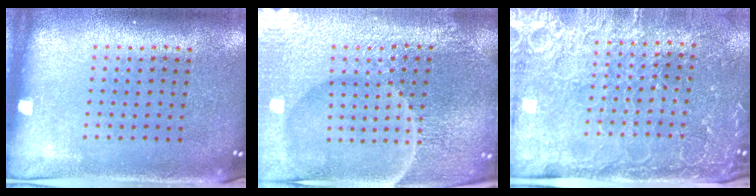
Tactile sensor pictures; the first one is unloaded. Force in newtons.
{"total": 6.5, "press": 5.8, "slide": 2.9}
{"total": 4.2, "press": 4.0, "slide": 1.5}